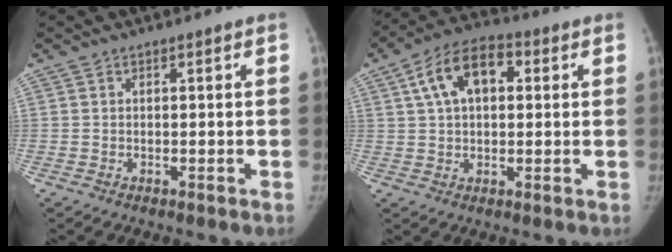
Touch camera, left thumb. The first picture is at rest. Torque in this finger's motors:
{"motor_torque": [1.05, 0.92, 0.24, -0.14, 0.05]}